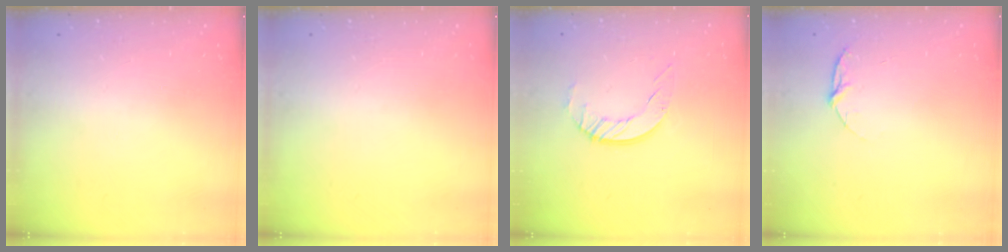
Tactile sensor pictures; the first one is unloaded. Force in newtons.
{"total": 0.0}
{"total": 4.5, "press": 4.5, "slide": 0.4}
{"total": 5.2, "press": 5.2, "slide": 0.5}